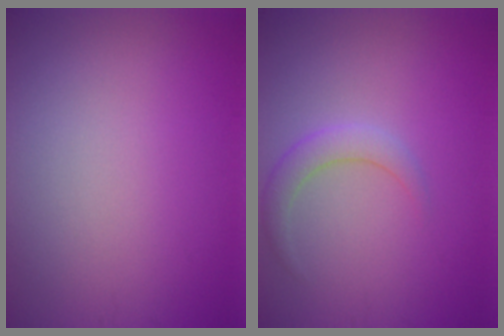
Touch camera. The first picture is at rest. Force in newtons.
{"total": 2.2, "press": 2.2, "slide": 0.2}